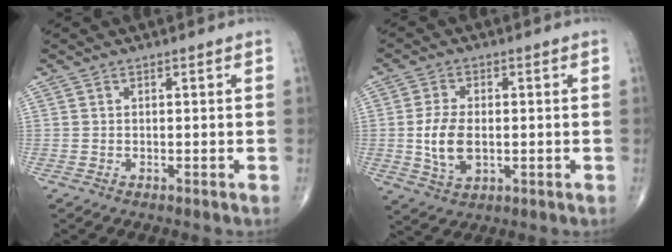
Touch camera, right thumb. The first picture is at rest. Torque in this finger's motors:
{"motor_torque": [-0.22, 0.57, 0.89, 0.09, 0.28]}